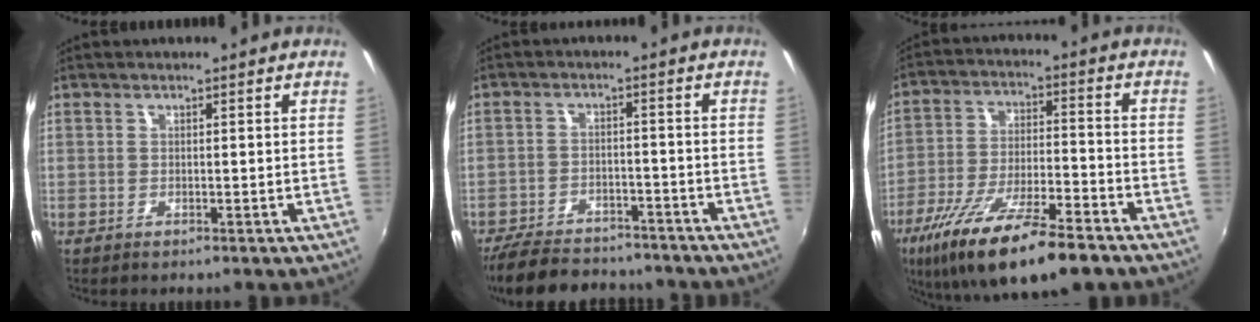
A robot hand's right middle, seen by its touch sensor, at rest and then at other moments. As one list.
[{"total": 17.1, "force": [-14.4, 6.1, 6.9], "torque": [-0.160, -0.009, -0.209]}, {"total": 19.7, "force": [-13.6, 4.5, 13.5], "torque": [-0.258, -0.044, -0.231]}]